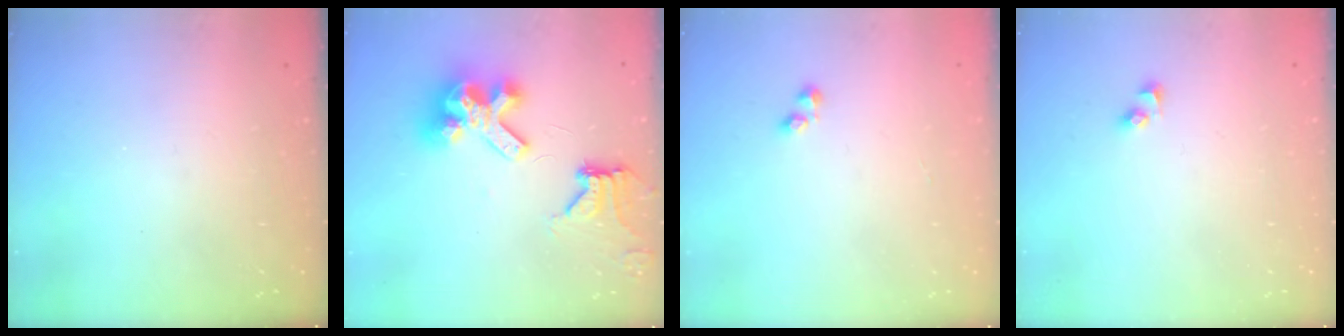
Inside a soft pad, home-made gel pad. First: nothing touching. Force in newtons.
{"total": 15.6, "press": 15.4, "slide": 2.1}
{"total": 1.6, "press": 1.5, "slide": 0.4}
{"total": 2.3, "press": 2.3, "slide": 0.2}